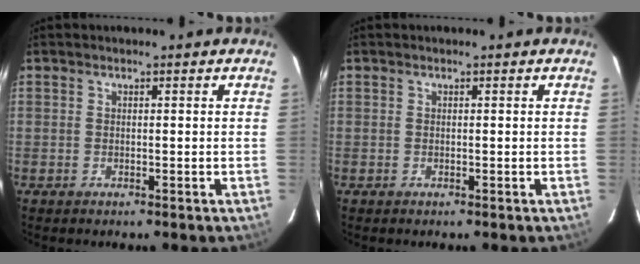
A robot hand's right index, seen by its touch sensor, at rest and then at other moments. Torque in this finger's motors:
{"motor_torque": [0.00, 0.00, 0.02, 0.00]}